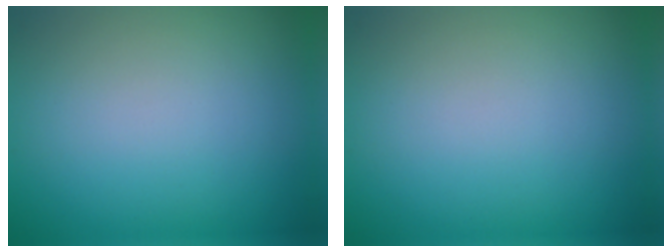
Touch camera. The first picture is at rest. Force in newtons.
{"total": 0.0}